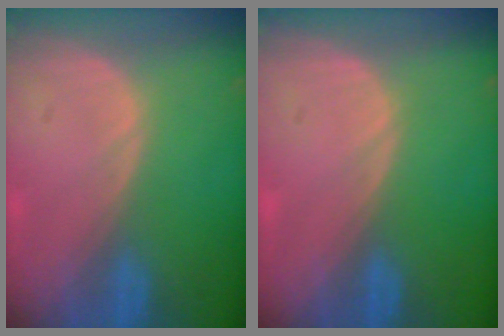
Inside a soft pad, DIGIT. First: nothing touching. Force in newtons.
{"total": 0.0}